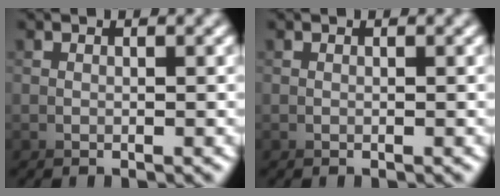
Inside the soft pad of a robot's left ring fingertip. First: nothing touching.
{"total": 0.0}